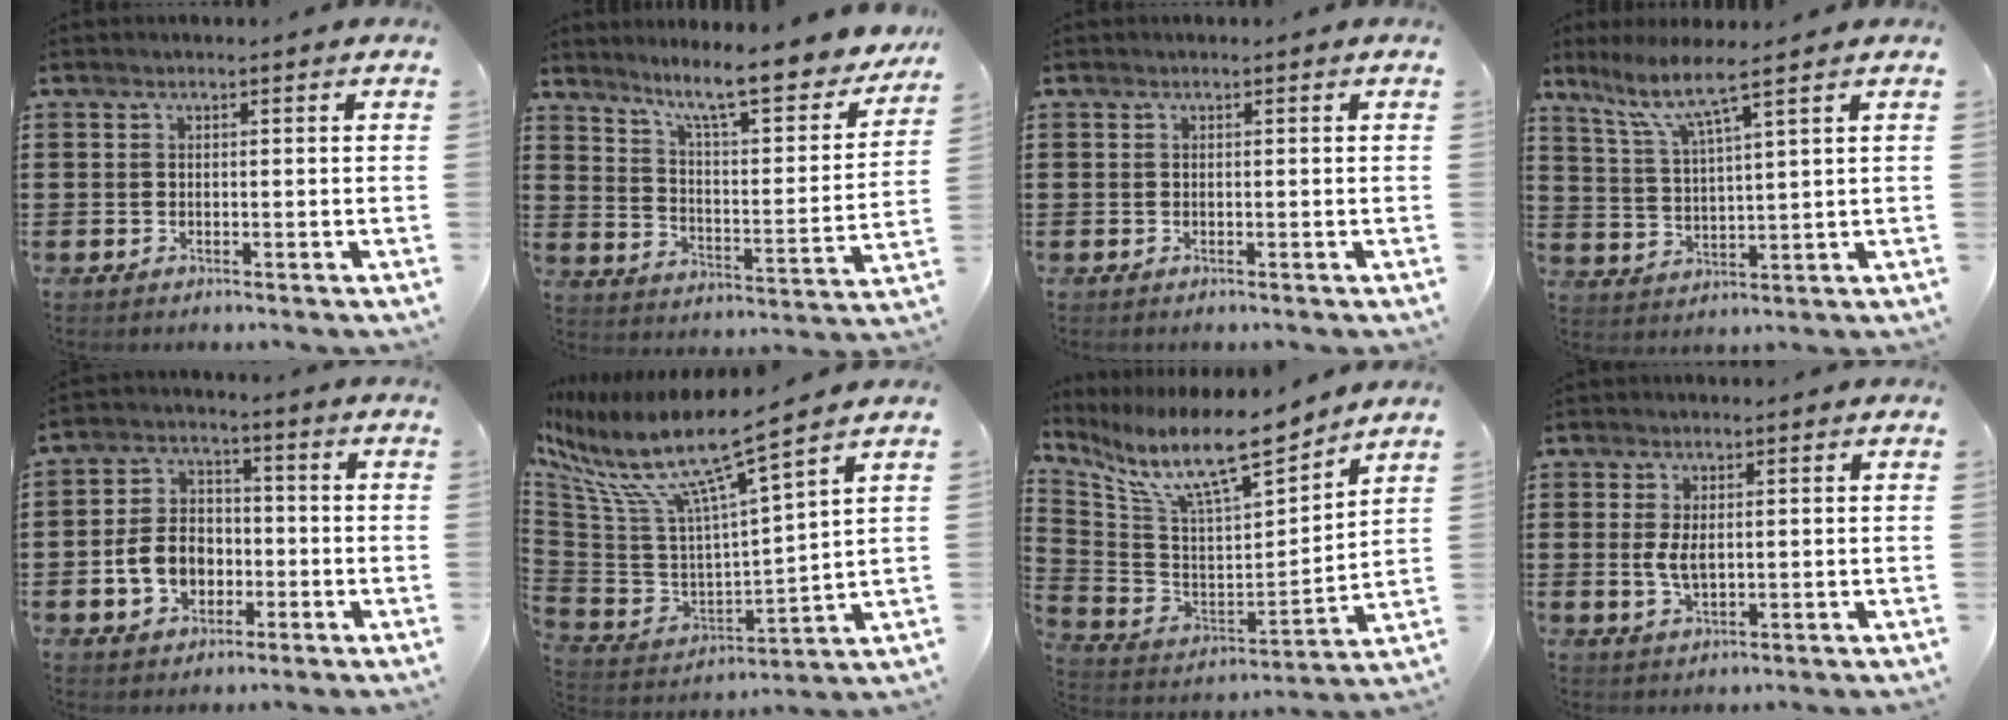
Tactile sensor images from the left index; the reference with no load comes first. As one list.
[{"total": 9.8, "force": [8.2, 0.4, 5.4], "torque": [-0.109, -0.061, 0.131]}, {"total": 0.0}, {"total": 7.0, "force": [4.9, 0.3, 5.0], "torque": [-0.115, -0.018, 0.081]}, {"total": 7.3, "force": [-2.0, 5.8, 4.1], "torque": [-0.092, 0.010, -0.042]}, {"total": 12.4, "force": [8.0, 1.1, 9.4], "torque": [-0.208, -0.059, 0.126]}, {"total": 12.6, "force": [9.6, 2.1, 7.9], "torque": [-0.179, -0.062, 0.161]}, {"total": 3.3, "force": [0.3, 1.5, 2.9], "torque": [-0.066, 0.002, 0.003]}]